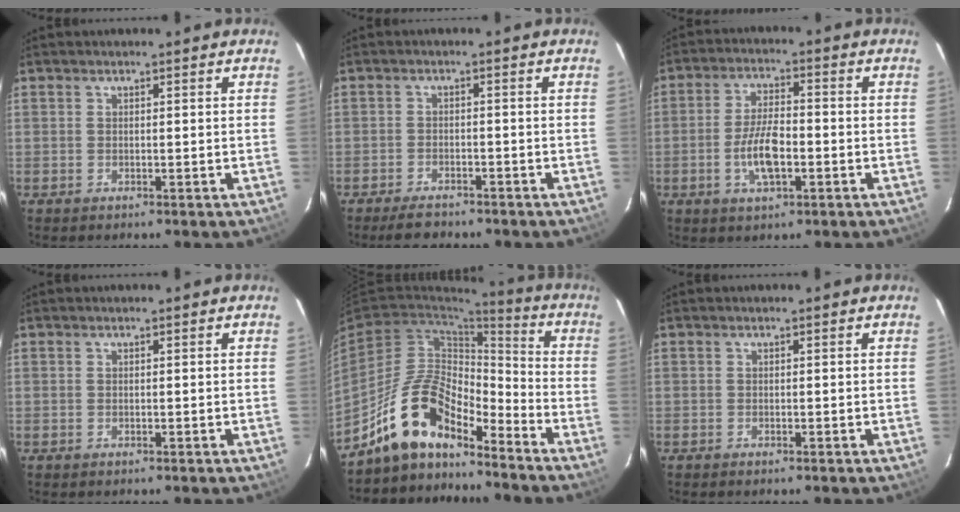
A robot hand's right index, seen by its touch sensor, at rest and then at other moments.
{"total": 4.7, "force": [-4.1, 1.6, 1.7], "torque": [-0.048, 0.001, -0.065]}
{"total": 8.0, "force": [-2.4, 3.2, 7.0], "torque": [-0.140, 0.000, -0.043]}
{"total": 0.0}
{"total": 14.1, "force": [-11.3, 5.0, 6.9], "torque": [-0.142, 0.015, -0.214]}
{"total": 0.0}